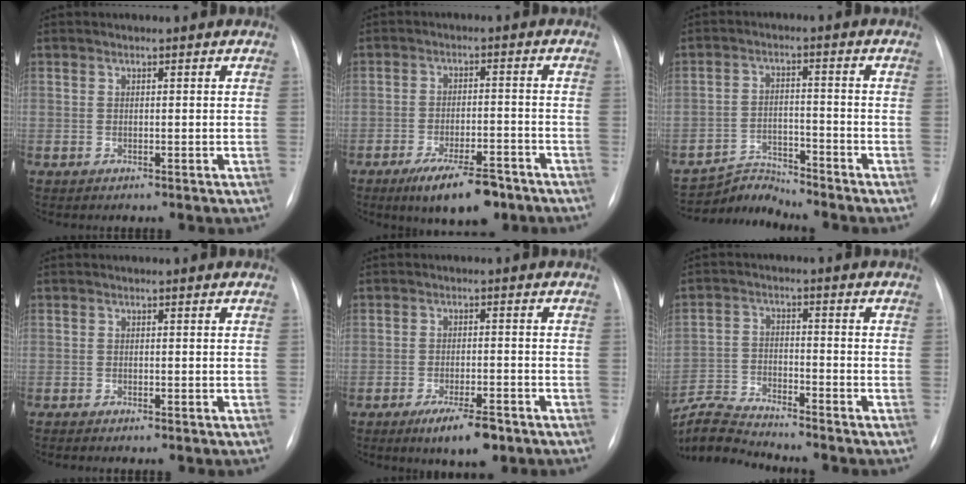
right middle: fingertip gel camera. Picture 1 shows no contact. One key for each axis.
{"total": 9.8, "fx": -6.9, "fy": 2.9, "fz": 6.3, "tx": -0.098, "ty": -0.007, "tz": -0.107}
{"total": 5.2, "fx": -4.9, "fy": -0.5, "fz": -1.9, "tx": 0.028, "ty": 0.001, "tz": -0.086}
{"total": 1.2, "fx": -1.0, "fy": 0.1, "fz": 0.6, "tx": -0.009, "ty": -0.002, "tz": -0.013}
{"total": 6.6, "fx": -4.3, "fy": 1.6, "fz": 4.7, "tx": -0.080, "ty": -0.008, "tz": -0.064}
{"total": 8.6, "fx": -8.5, "fy": -0.9, "fz": 0.8, "tx": -0.022, "ty": -0.004, "tz": -0.163}